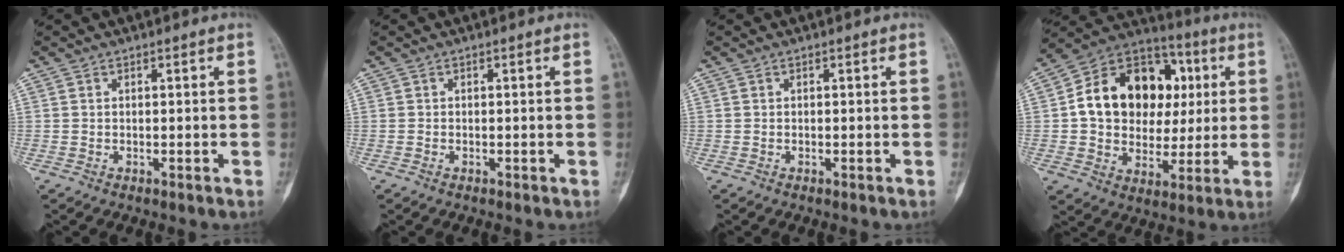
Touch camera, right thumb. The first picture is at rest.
{"total": 0.0}
{"total": 0.0}
{"total": 20.8, "force": [3.1, 15.9, 13.0], "torque": [-0.171, 0.024, 0.052]}